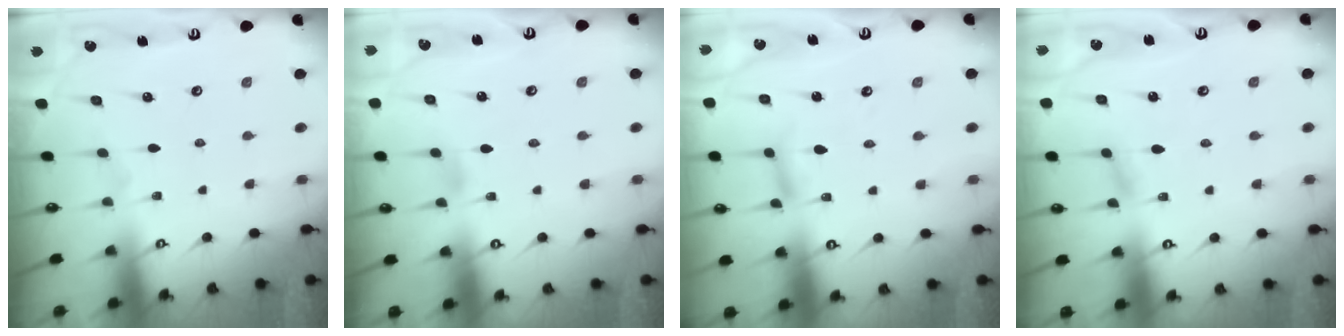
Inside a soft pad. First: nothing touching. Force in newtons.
{"total": 2.6, "press": 2.6, "slide": 0.3}
{"total": 4.3, "press": 4.3, "slide": 0.4}
{"total": 2.8, "press": 2.8, "slide": 0.4}